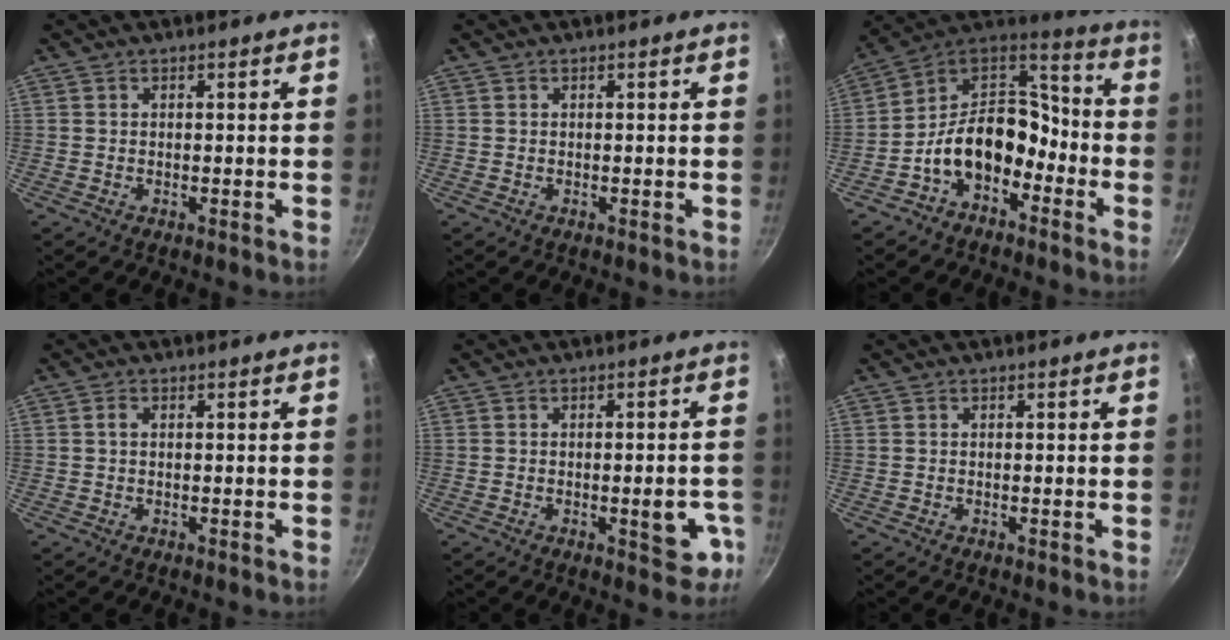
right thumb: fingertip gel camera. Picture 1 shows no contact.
{"total": 0.0}
{"total": 15.2, "force": [-6.3, 10.2, 9.3], "torque": [-0.113, 0.082, -0.129]}
{"total": 0.7, "force": [0.1, 0.4, 0.5], "torque": [-0.011, 0.003, 0.001]}
{"total": 6.7, "force": [-2.2, 2.9, 5.6], "torque": [-0.047, 0.013, -0.024]}
{"total": 0.0}